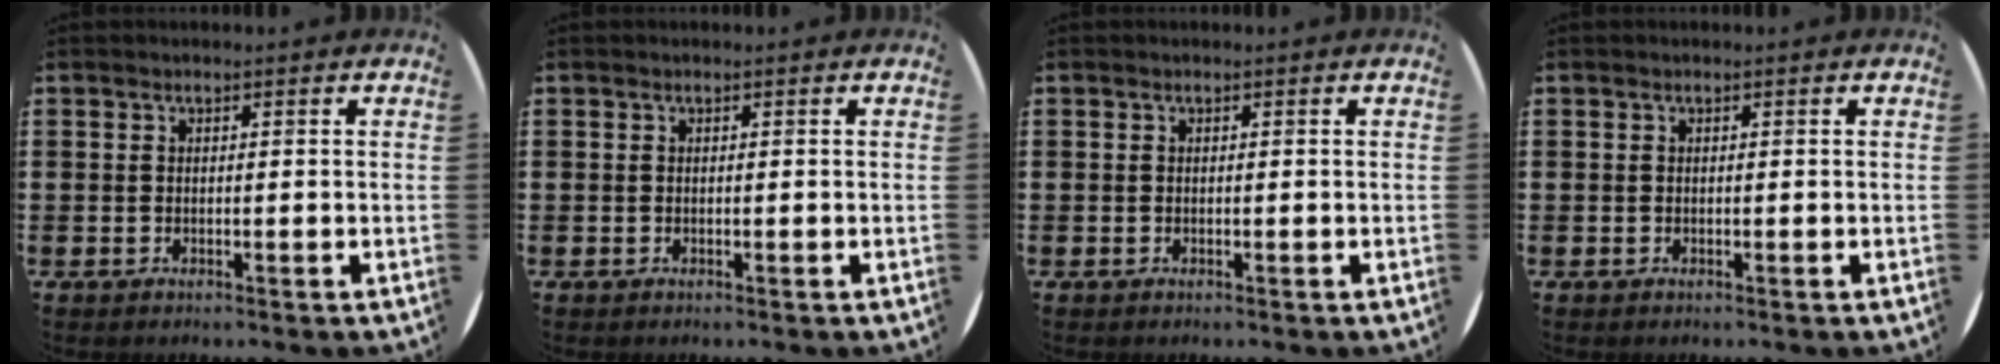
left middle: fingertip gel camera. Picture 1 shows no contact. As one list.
[{"total": 0.0}, {"total": 0.0}, {"total": 0.0}]